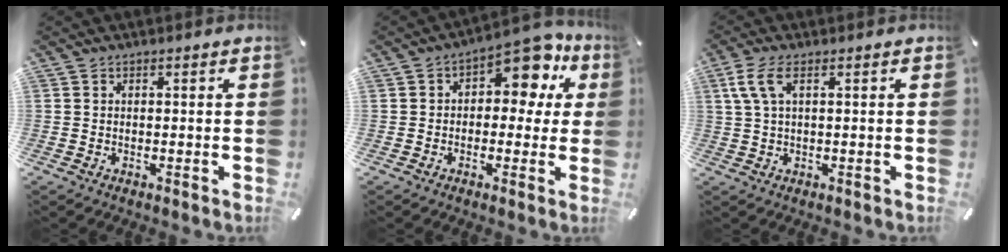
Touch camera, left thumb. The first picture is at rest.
{"total": 9.6, "force": [5.3, 5.4, 5.9], "torque": [-0.078, -0.043, 0.089]}
{"total": 5.2, "force": [1.6, 1.9, 4.6], "torque": [-0.099, 0.001, 0.028]}